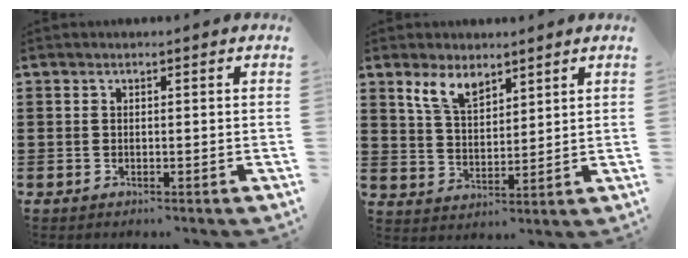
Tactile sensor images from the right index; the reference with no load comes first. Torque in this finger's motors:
{"motor_torque": [0.53, 0.22, 0.18, 0.12]}